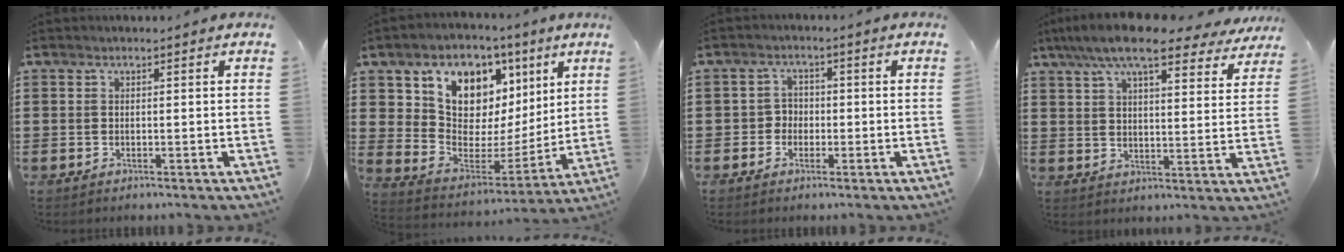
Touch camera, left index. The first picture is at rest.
{"total": 9.7, "force": [5.7, 7.2, 3.3], "torque": [-0.091, -0.051, 0.107]}
{"total": 2.5, "force": [-1.0, 2.2, 0.7], "torque": [-0.023, 0.006, -0.024]}
{"total": 10.3, "force": [8.5, 1.6, 5.7], "torque": [-0.129, -0.024, 0.149]}